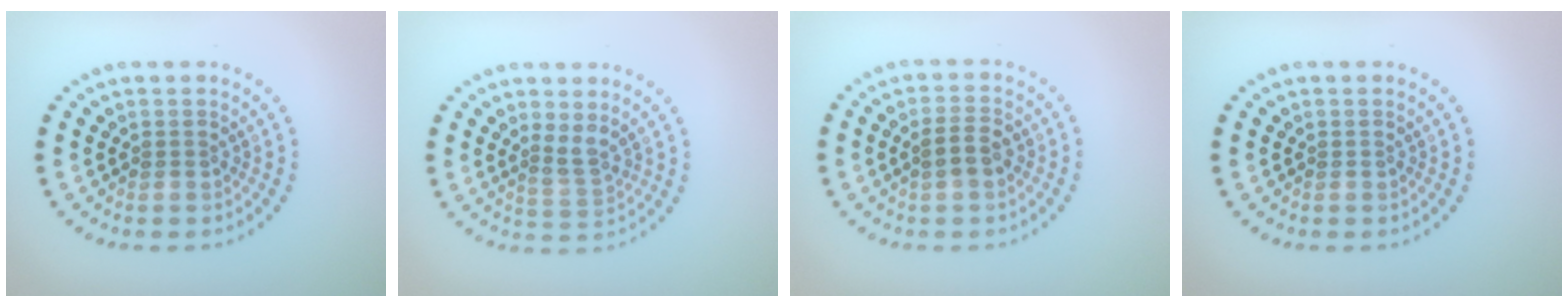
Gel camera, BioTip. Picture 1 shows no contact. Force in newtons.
{"total": 2.0, "press": 1.4, "slide": 1.4}
{"total": 2.3, "press": 2.3, "slide": 0.5}
{"total": 0.0}